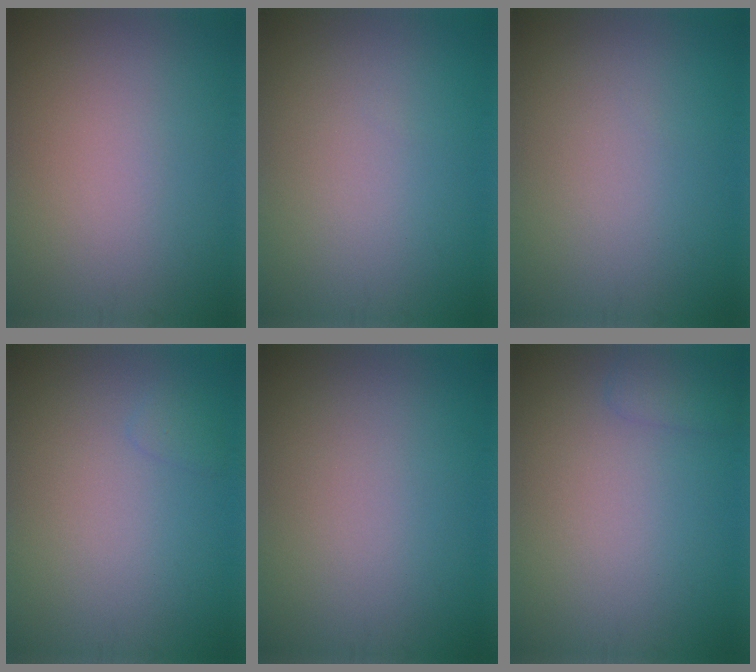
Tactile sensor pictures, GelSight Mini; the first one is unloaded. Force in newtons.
{"total": 0.0}
{"total": 0.0}
{"total": 0.8, "press": 0.8, "slide": 0.0}
{"total": 0.0}
{"total": 1.3, "press": 1.3, "slide": 0.1}